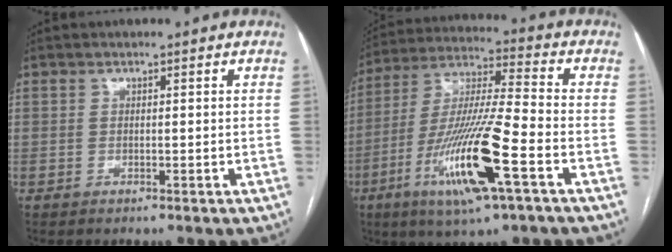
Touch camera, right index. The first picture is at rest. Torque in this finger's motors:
{"motor_torque": [2.14, 0.00, 1.05, 0.21]}